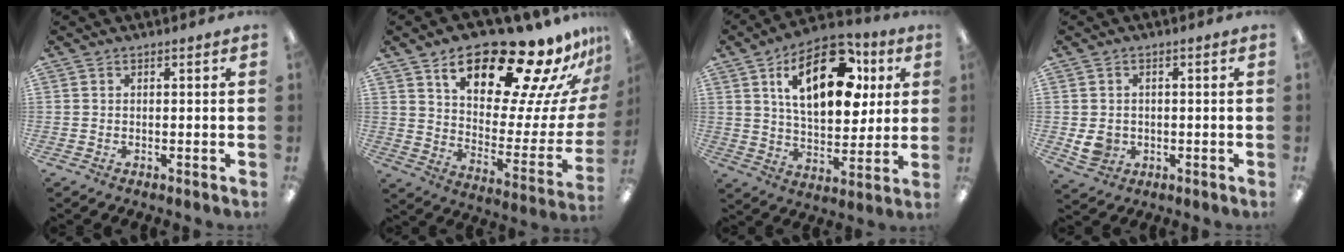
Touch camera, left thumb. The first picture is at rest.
{"total": 24.1, "force": [17.1, 7.6, 15.1], "torque": [-0.222, -0.119, 0.276]}
{"total": 21.2, "force": [8.7, 11.2, 15.8], "torque": [-0.229, -0.014, 0.141]}
{"total": 4.5, "force": [-0.6, 3.9, 2.2], "torque": [-0.029, -0.002, -0.011]}